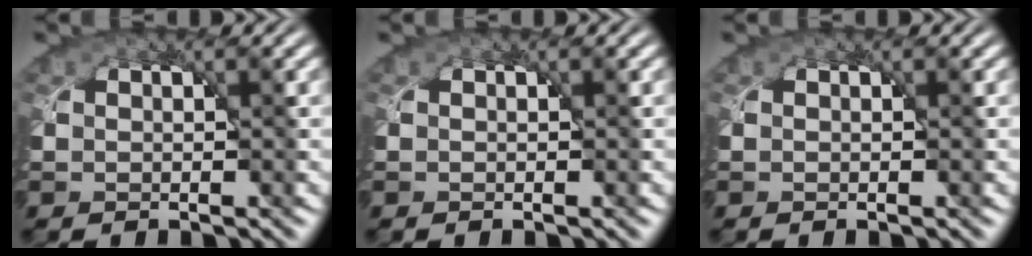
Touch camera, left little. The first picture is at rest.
{"total": 0.0}
{"total": 0.0}